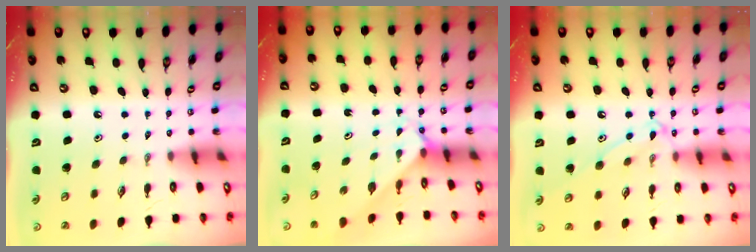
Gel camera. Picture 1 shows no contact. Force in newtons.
{"total": 2.2, "press": 2.2, "slide": 0.2}
{"total": 12.1, "press": 12.1, "slide": 0.5}